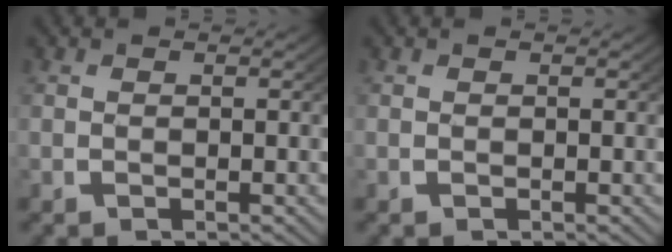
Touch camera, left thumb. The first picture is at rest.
{"total": 0.0}